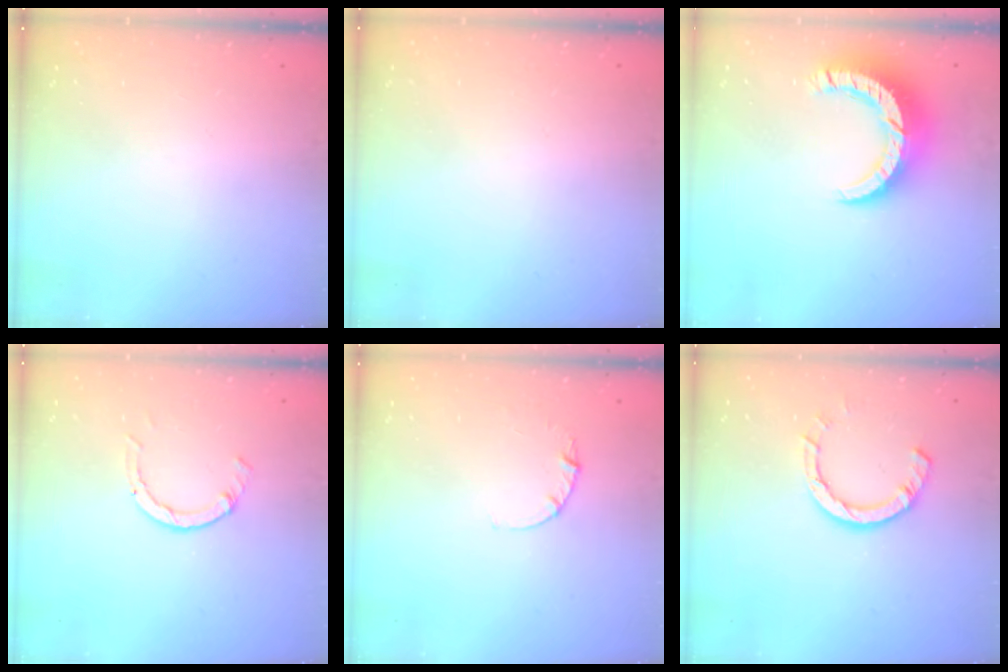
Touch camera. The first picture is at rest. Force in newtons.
{"total": 2.5, "press": 2.5, "slide": 0.2}
{"total": 12.0, "press": 12.0, "slide": 1.2}
{"total": 2.6, "press": 2.5, "slide": 0.3}
{"total": 2.8, "press": 2.8, "slide": 0.3}
{"total": 7.8, "press": 7.7, "slide": 1.2}